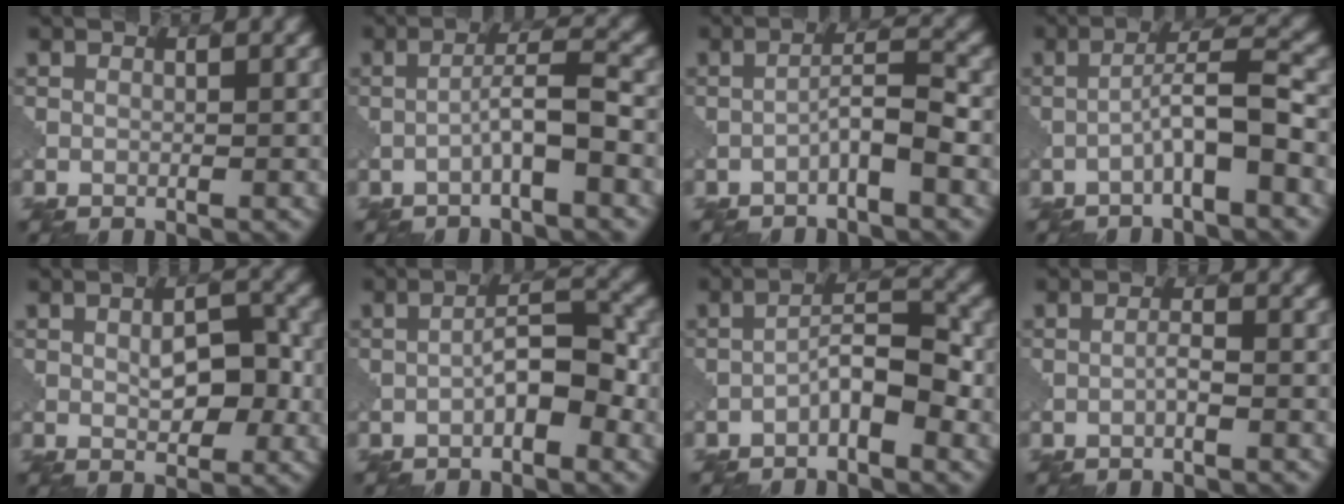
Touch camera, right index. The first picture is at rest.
{"total": 3.2, "force": [-1.3, 0.2, 2.9], "torque": [-0.051, 0.016, -0.030]}
{"total": 2.9, "force": [-1.5, 0.3, 2.5], "torque": [-0.045, 0.016, -0.034]}
{"total": 4.1, "force": [-1.7, 0.4, 3.7], "torque": [-0.062, 0.021, -0.037]}
{"total": 3.9, "force": [0.0, 2.0, 3.4], "torque": [-0.056, 0.000, 0.001]}
{"total": 3.6, "force": [-1.4, 1.3, 3.1], "torque": [-0.049, 0.013, -0.026]}
{"total": 4.0, "force": [-1.9, 1.3, 3.3], "torque": [-0.051, 0.017, -0.038]}
{"total": 1.0, "force": [-0.5, 0.0, 0.9], "torque": [-0.016, 0.004, -0.011]}